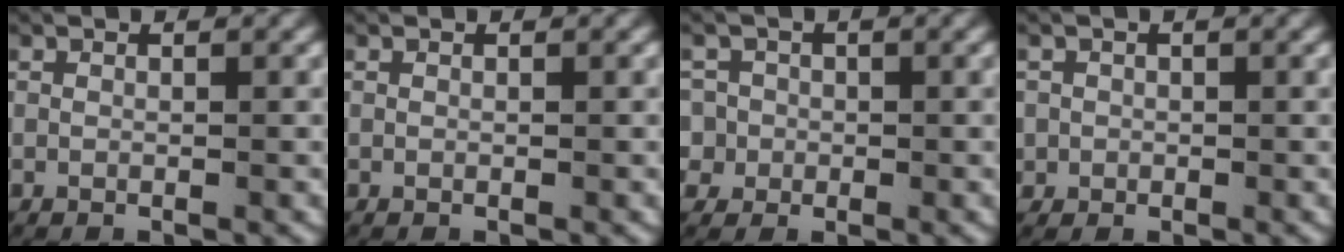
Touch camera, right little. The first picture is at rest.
{"total": 0.0}
{"total": 6.3, "force": [-1.2, 5.9, 1.7], "torque": [-0.052, -0.021, -0.026]}
{"total": 2.1, "force": [-0.4, 2.1, 0.1], "torque": [-0.004, -0.004, -0.012]}